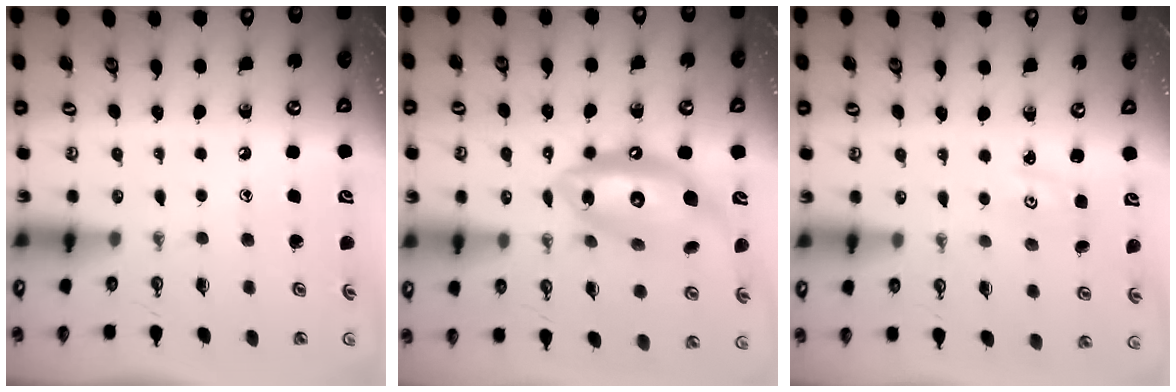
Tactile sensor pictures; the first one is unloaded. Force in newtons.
{"total": 17.1, "press": 17.0, "slide": 1.8}
{"total": 1.1, "press": 1.1, "slide": 0.3}